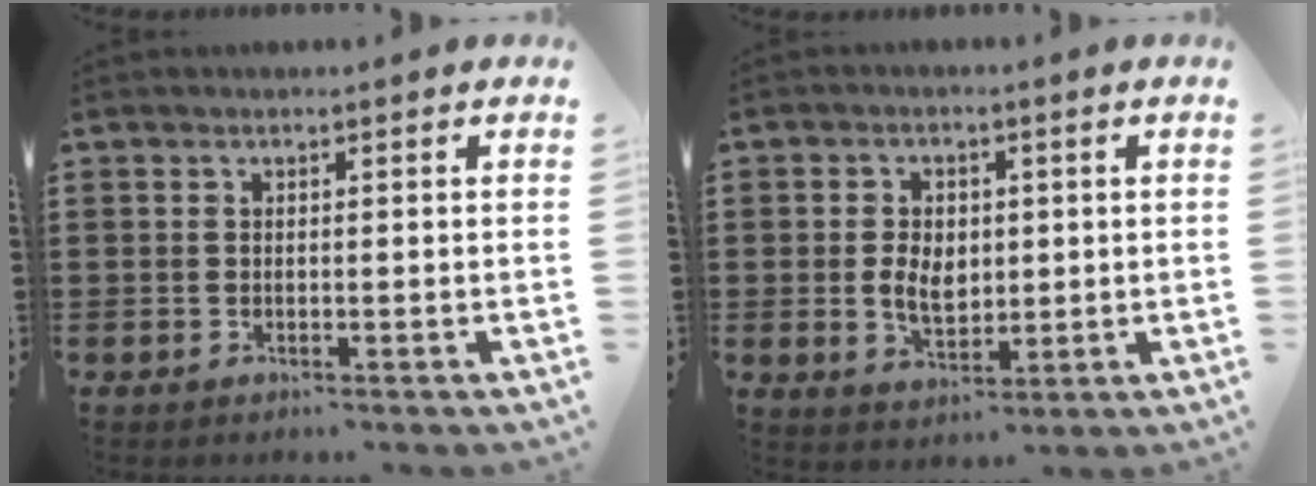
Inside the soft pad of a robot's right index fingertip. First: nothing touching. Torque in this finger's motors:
{"motor_torque": [2.14, 0.00, 0.41, 0.08]}